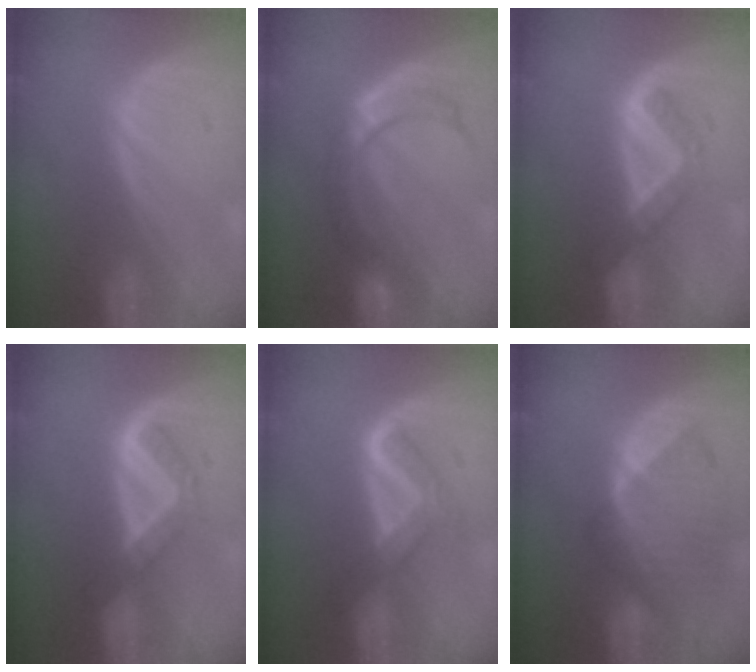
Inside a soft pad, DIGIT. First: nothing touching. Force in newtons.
{"total": 6.9, "press": 6.7, "slide": 1.9}
{"total": 5.2, "press": 4.5, "slide": 2.7}
{"total": 5.4, "press": 4.7, "slide": 2.6}
{"total": 5.1, "press": 5.1, "slide": 0.6}
{"total": 9.2, "press": 8.2, "slide": 4.0}